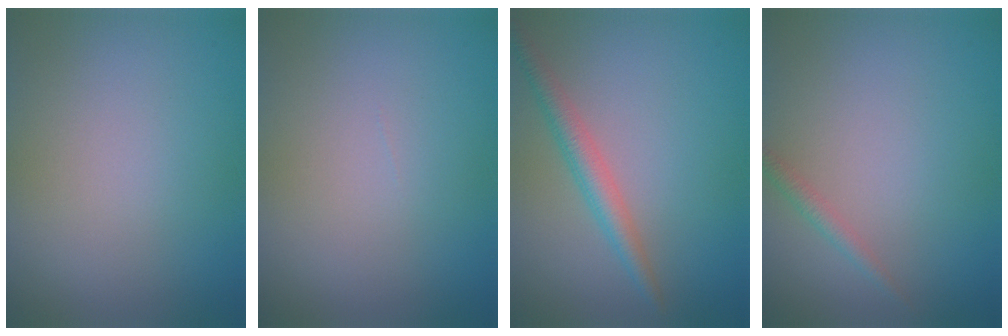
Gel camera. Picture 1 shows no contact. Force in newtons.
{"total": 0.0}
{"total": 2.8, "press": 2.8, "slide": 0.1}
{"total": 1.2, "press": 1.2, "slide": 0.1}